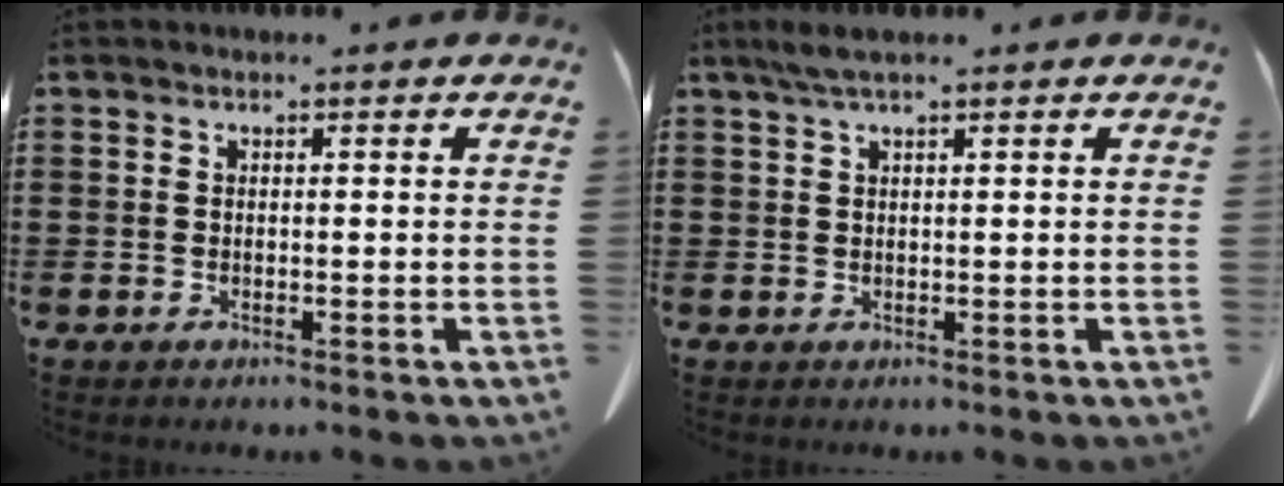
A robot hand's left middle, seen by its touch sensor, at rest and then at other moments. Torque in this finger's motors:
{"motor_torque": [0.46, 0.06, 0.20, 0.03]}